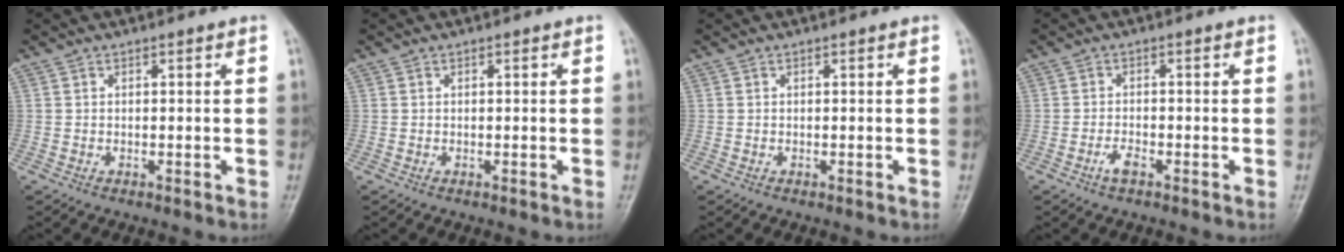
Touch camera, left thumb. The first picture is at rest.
{"total": 0.0}
{"total": 0.0}
{"total": 2.1, "force": [-1.3, 0.7, 1.4], "torque": [-0.033, 0.007, -0.026]}